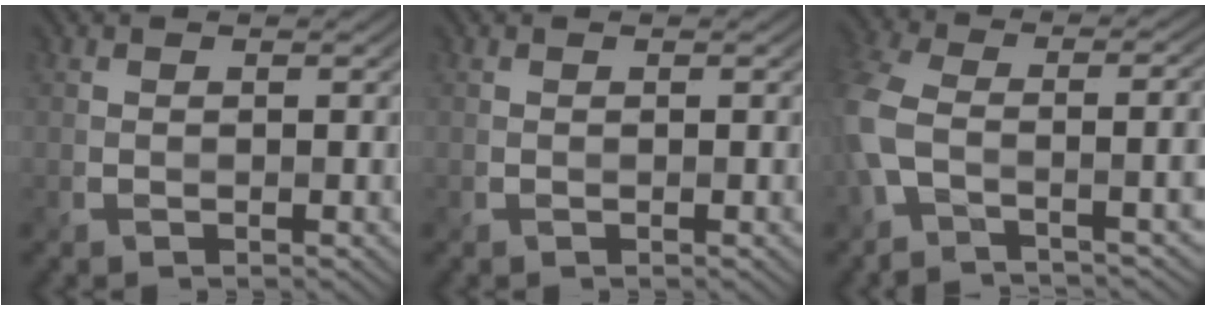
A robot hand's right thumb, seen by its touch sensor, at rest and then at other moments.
{"total": 0.0}
{"total": 10.2, "force": [-2.9, 4.1, 8.9], "torque": [-0.200, -0.012, -0.061]}